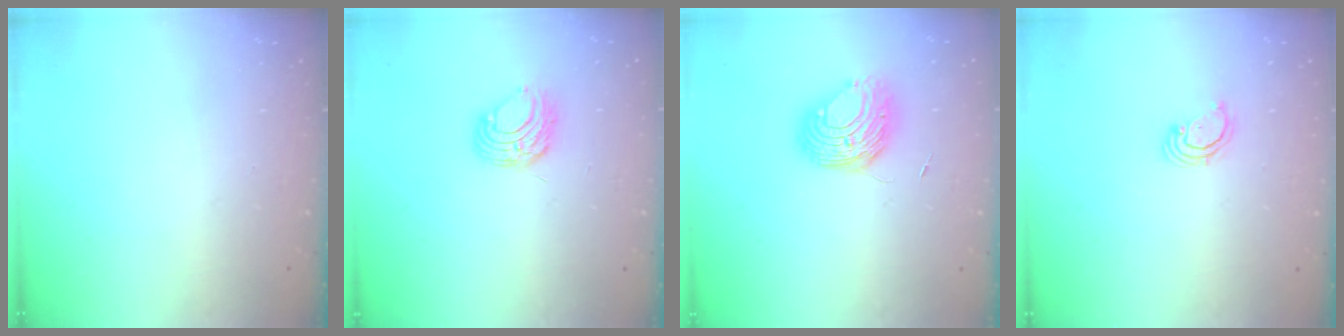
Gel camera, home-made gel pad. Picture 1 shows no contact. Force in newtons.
{"total": 7.4, "press": 7.4, "slide": 0.7}
{"total": 9.1, "press": 9.1, "slide": 0.4}
{"total": 2.6, "press": 2.6, "slide": 0.3}